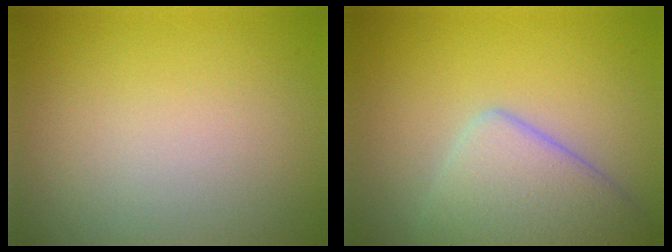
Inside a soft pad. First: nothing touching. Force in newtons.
{"total": 5.6, "press": 5.6, "slide": 0.4}